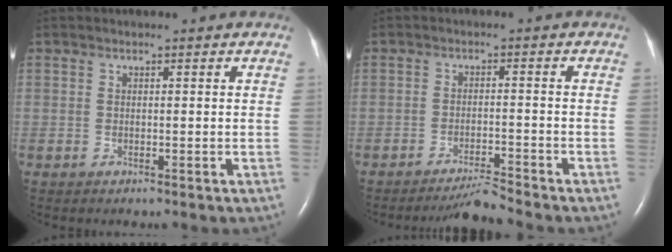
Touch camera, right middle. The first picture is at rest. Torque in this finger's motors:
{"motor_torque": [0.00, -0.01, -0.02, 0.01]}